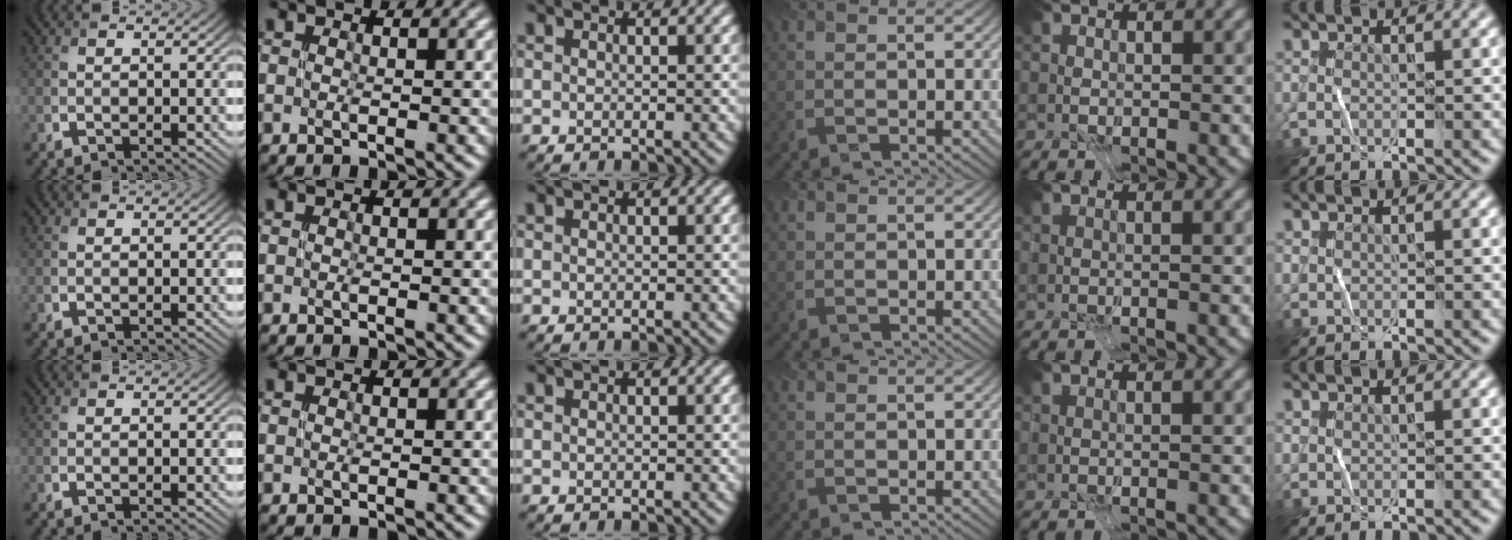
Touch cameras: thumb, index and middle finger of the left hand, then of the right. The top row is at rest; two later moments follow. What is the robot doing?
{"motion": "fold", "object": "receipt paper"}